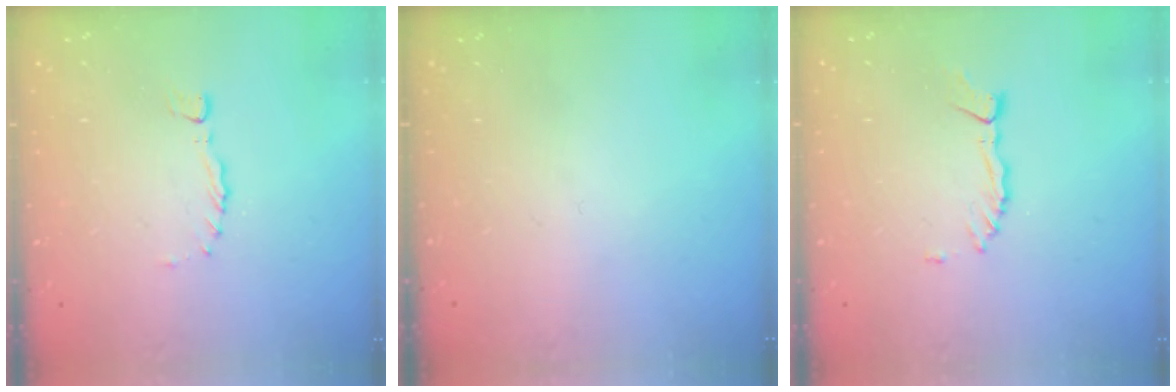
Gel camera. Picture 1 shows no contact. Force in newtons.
{"total": 0.0}
{"total": 2.8, "press": 2.7, "slide": 0.3}